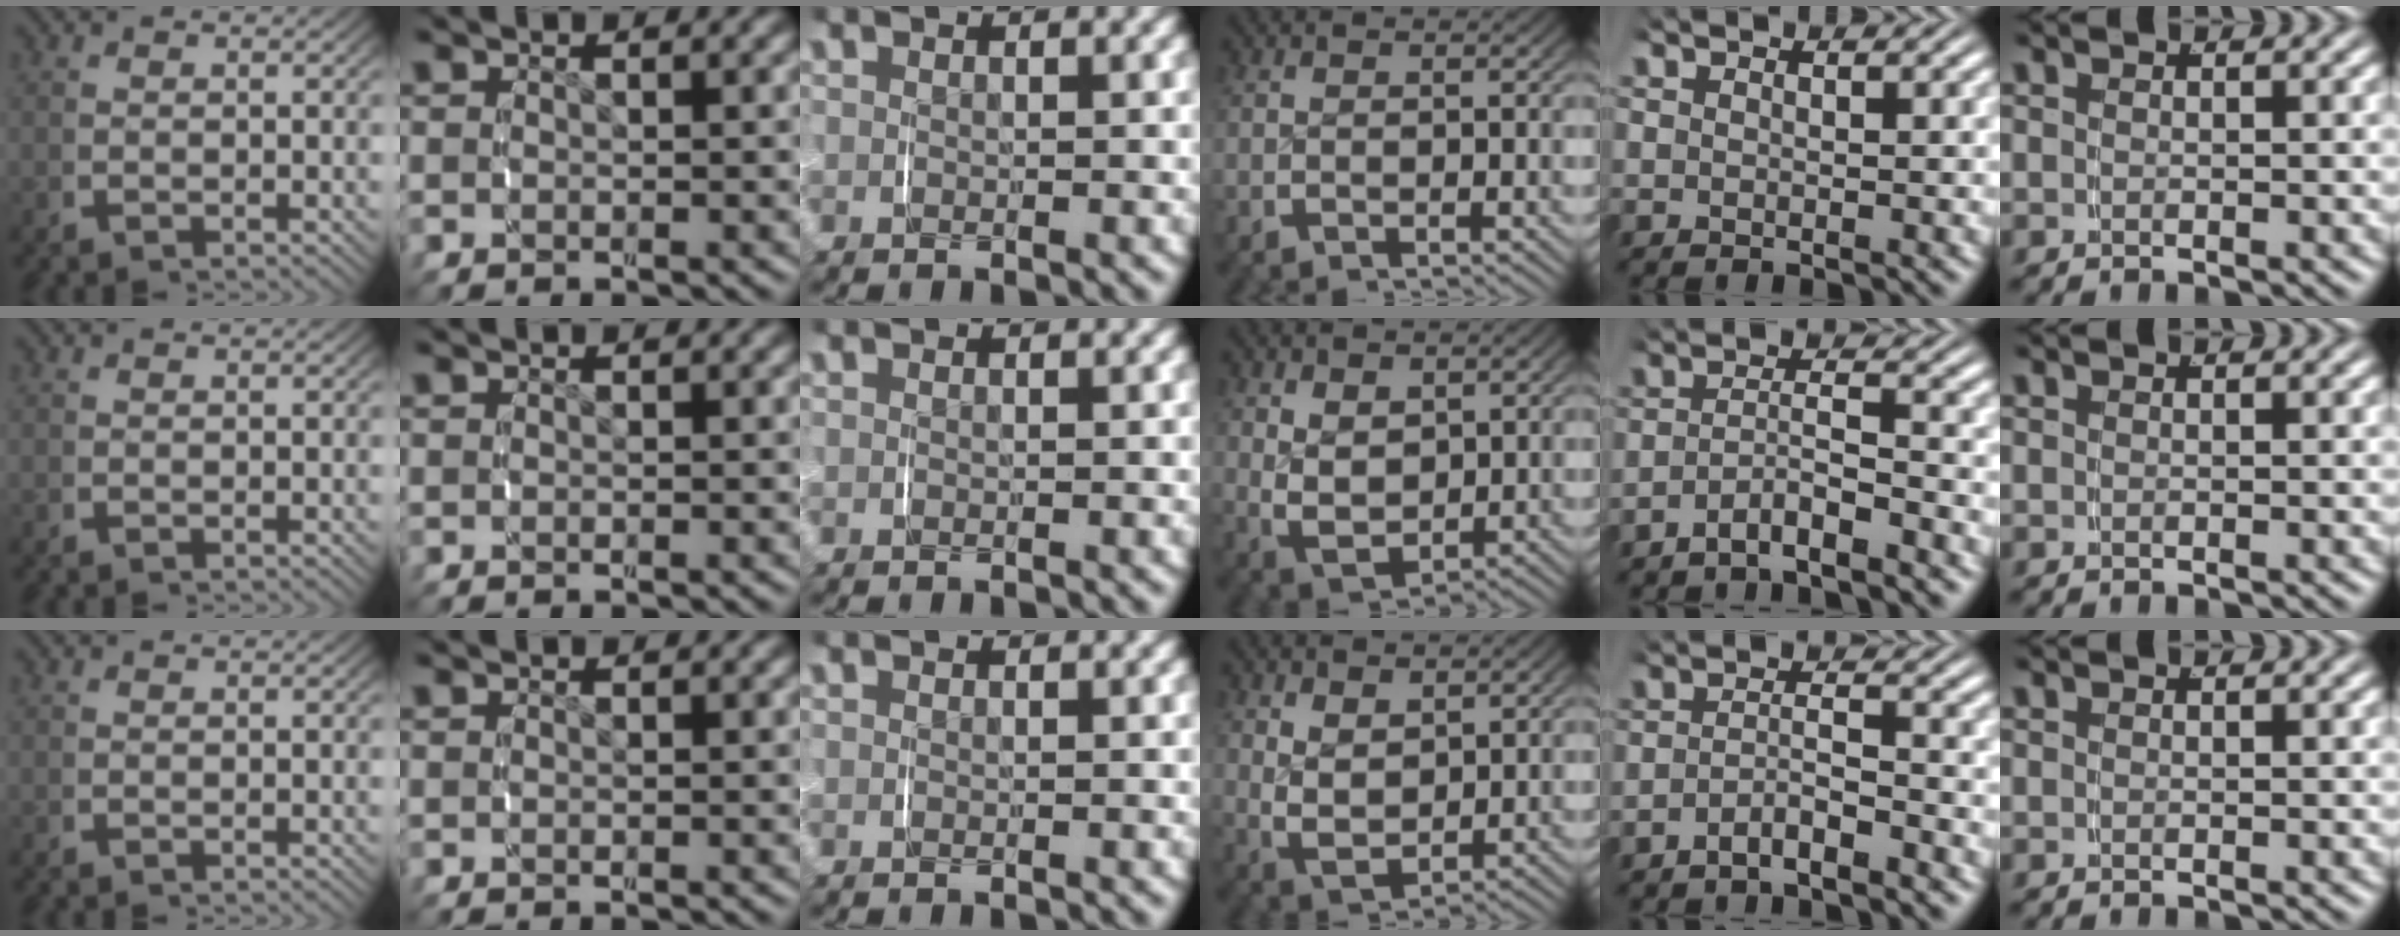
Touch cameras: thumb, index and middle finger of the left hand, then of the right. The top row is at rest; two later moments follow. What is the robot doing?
{"motion": "lift_and_place", "object": "pen bag"}